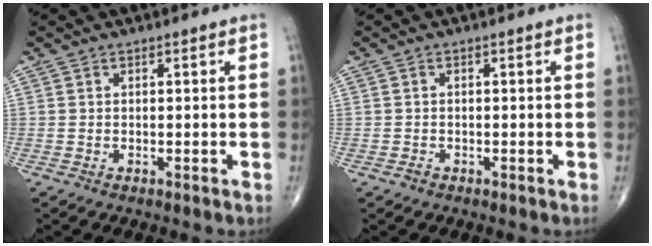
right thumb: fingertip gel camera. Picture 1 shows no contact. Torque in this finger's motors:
{"motor_torque": [-0.18, -0.01, -0.14, -0.09, -0.01]}